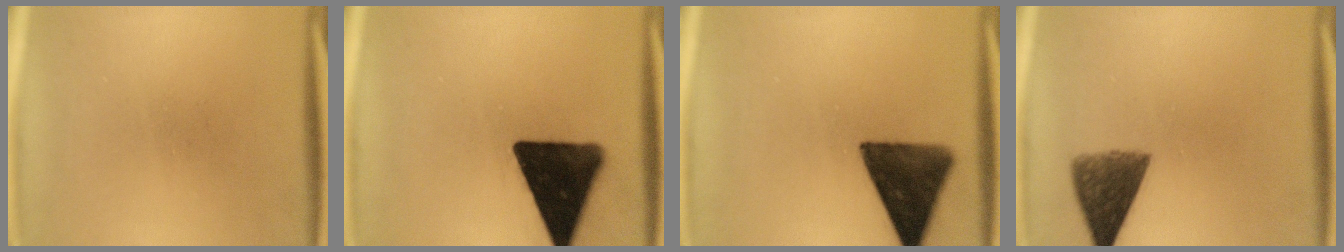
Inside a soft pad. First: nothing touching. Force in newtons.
{"total": 17.2}
{"total": 13.2}
{"total": 7.3}